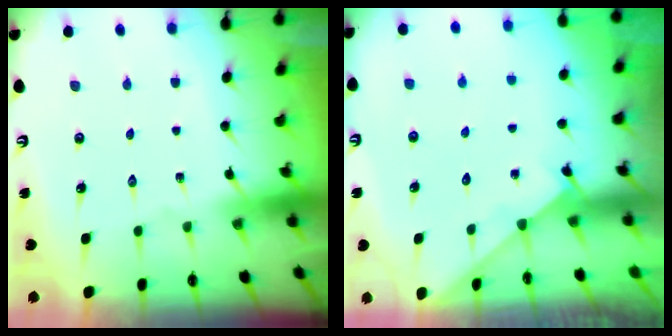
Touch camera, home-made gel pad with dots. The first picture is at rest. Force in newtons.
{"total": 2.3, "press": 2.3, "slide": 0.4}